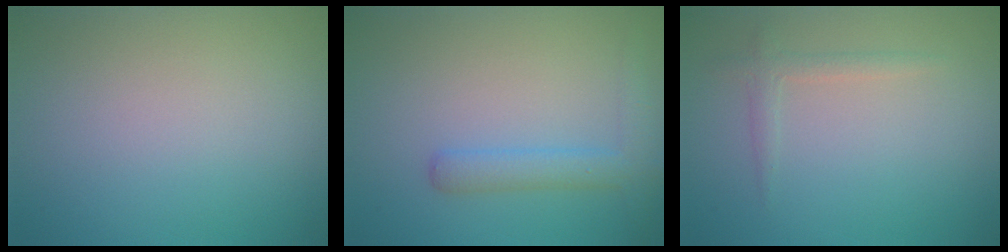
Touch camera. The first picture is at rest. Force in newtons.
{"total": 2.9, "press": 2.9, "slide": 0.1}
{"total": 1.3, "press": 1.3, "slide": 0.0}